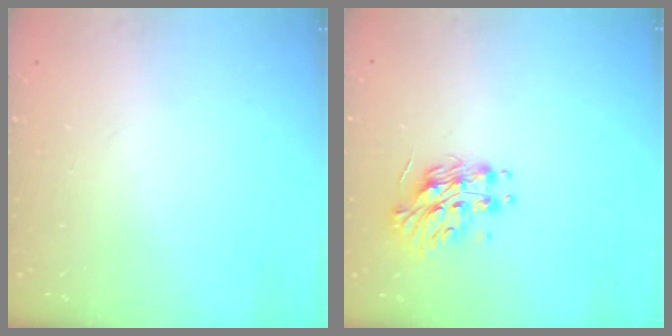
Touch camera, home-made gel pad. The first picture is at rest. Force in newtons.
{"total": 11.6, "press": 11.6, "slide": 0.0}